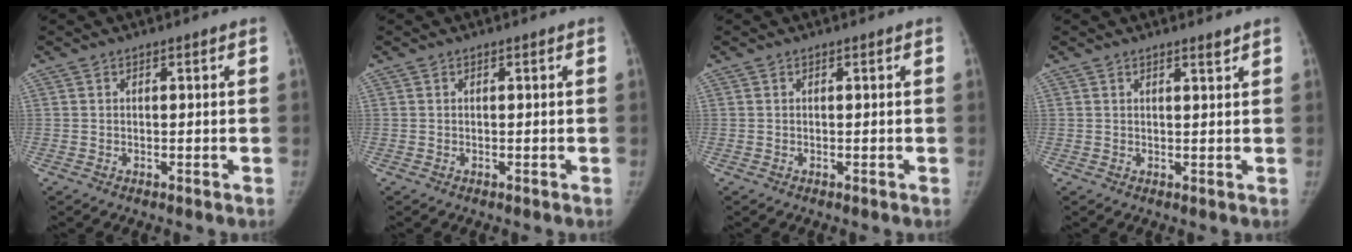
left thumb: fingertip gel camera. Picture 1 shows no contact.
{"total": 0.0}
{"total": 0.0}
{"total": 1.4, "force": [1.2, -0.1, 0.8], "torque": [-0.009, -0.011, 0.019]}